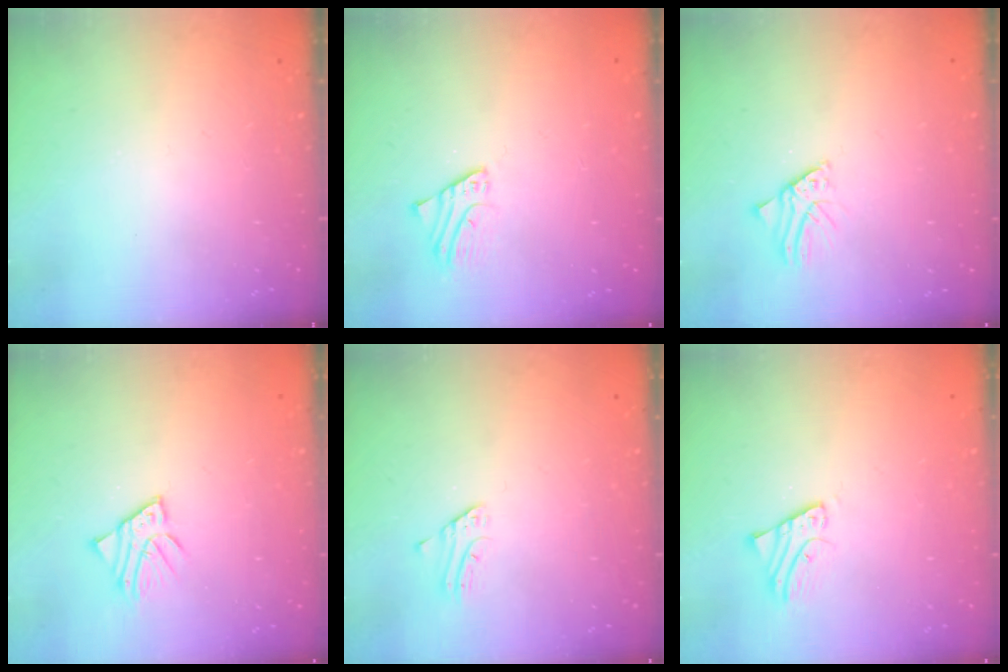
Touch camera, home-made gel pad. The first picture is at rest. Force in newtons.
{"total": 1.9, "press": 1.9, "slide": 0.1}
{"total": 1.6, "press": 1.6, "slide": 0.2}
{"total": 4.3, "press": 4.2, "slide": 0.4}
{"total": 2.2, "press": 2.2, "slide": 0.2}
{"total": 2.4, "press": 2.4, "slide": 0.1}